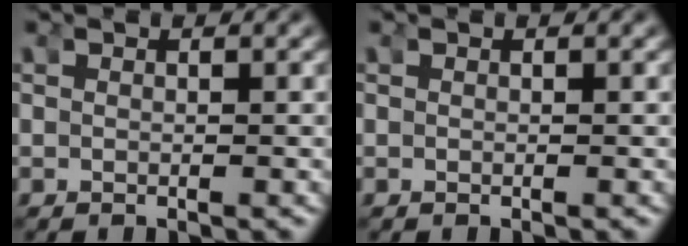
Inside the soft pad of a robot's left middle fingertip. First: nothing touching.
{"total": 0.0}